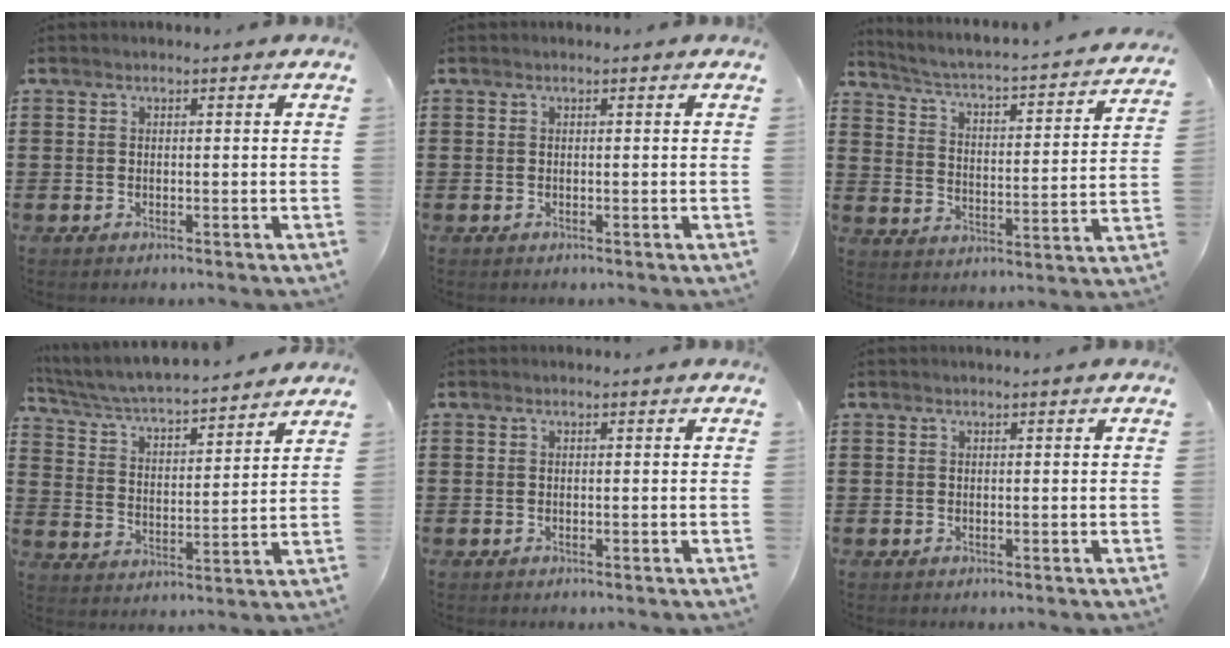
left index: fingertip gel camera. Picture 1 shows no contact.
{"total": 0.0}
{"total": 2.2, "force": [1.9, -0.2, 1.1], "torque": [-0.038, -0.032, 0.019]}
{"total": 4.6, "force": [4.3, 0.3, 1.5], "torque": [-0.051, -0.036, 0.066]}
{"total": 0.0}
{"total": 0.0}